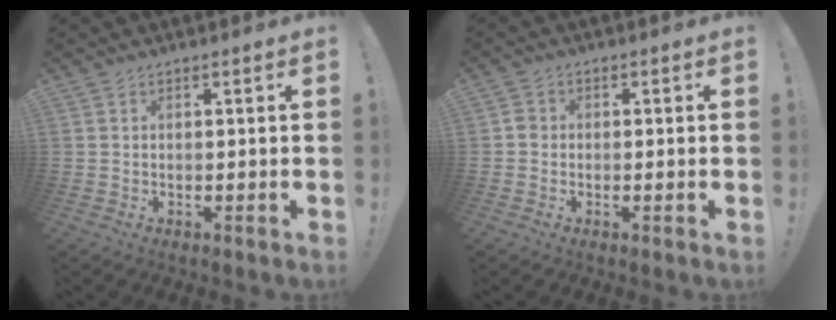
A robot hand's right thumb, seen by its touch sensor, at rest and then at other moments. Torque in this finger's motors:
{"motor_torque": [0.10, -0.05, -0.04, 0.15, 0.00]}